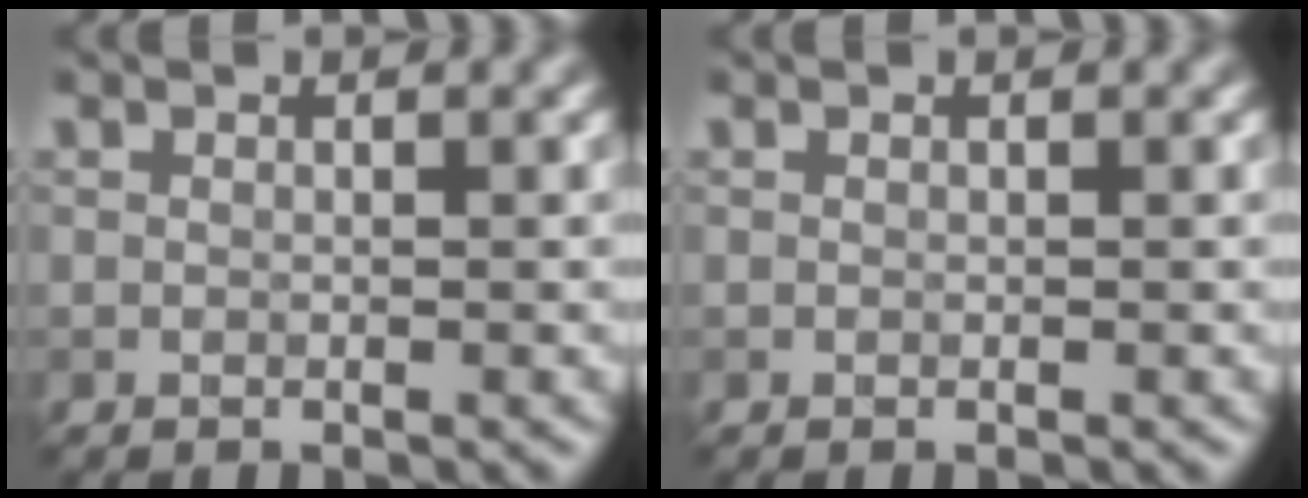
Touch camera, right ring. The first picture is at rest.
{"total": 0.0}